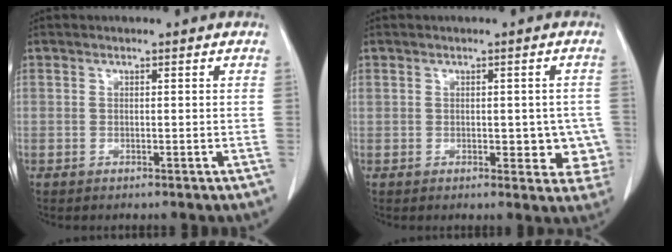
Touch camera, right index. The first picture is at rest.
{"total": 6.7, "force": [-0.3, 3.5, 5.7], "torque": [-0.054, 0.012, 0.005]}